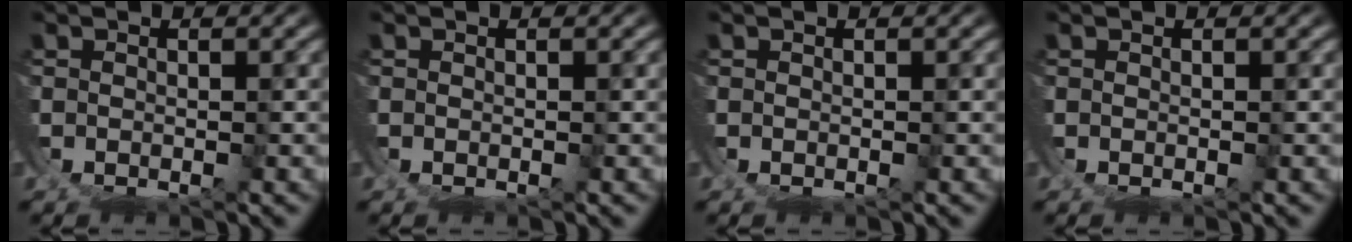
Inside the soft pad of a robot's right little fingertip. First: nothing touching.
{"total": 0.0}
{"total": 0.0}
{"total": 0.0}